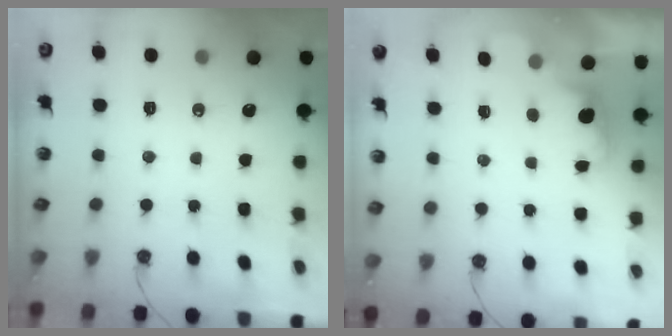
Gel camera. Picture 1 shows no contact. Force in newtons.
{"total": 0.9, "press": 0.6, "slide": 0.7}